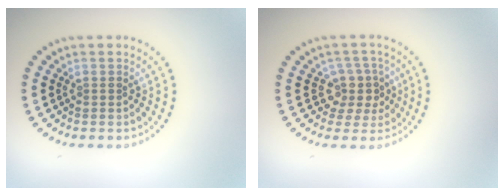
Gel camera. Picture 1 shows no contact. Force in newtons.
{"total": 2.9, "press": 2.4, "slide": 1.7}